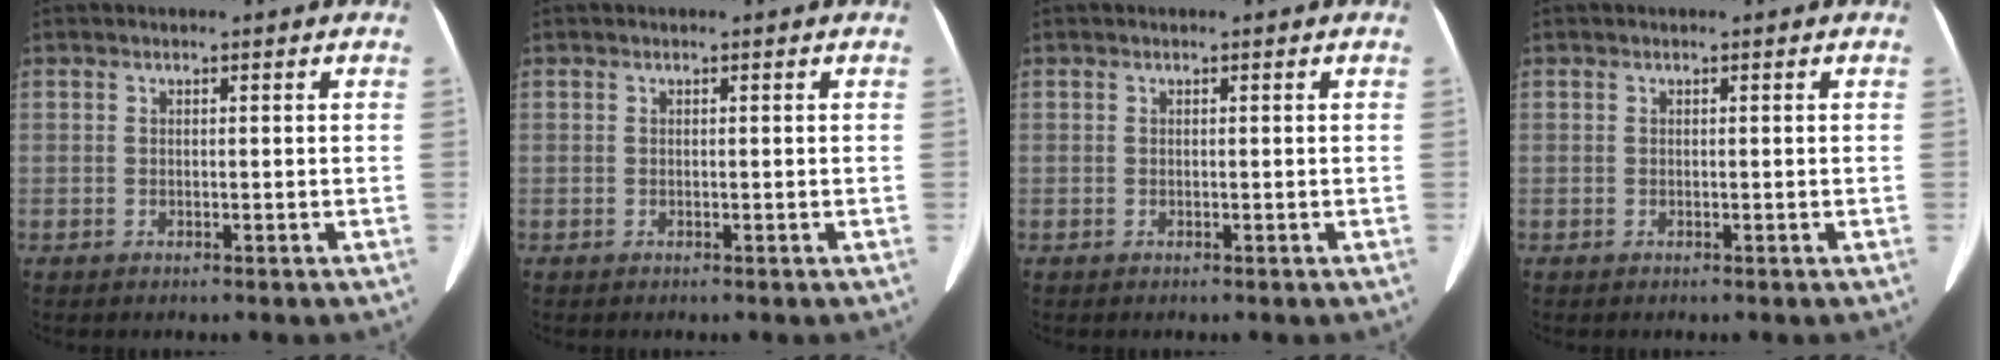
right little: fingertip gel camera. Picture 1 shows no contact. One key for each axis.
{"total": 0.0}
{"total": 0.0}
{"total": 0.0}